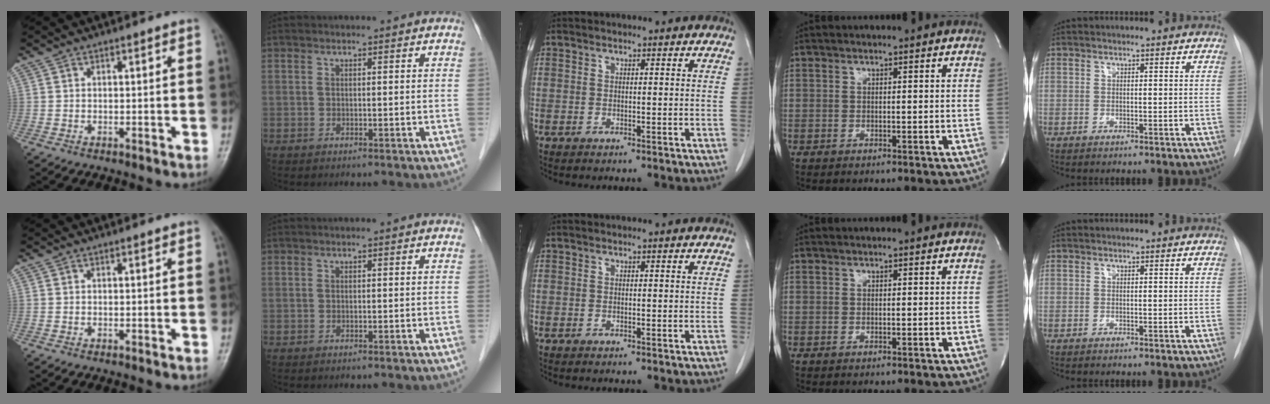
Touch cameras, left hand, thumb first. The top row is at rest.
{}